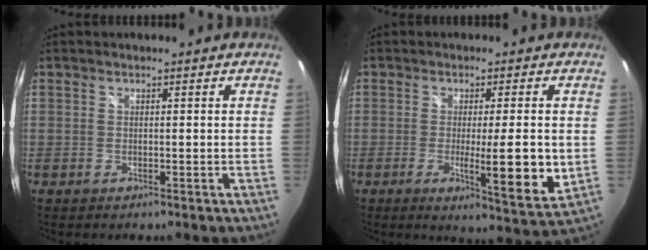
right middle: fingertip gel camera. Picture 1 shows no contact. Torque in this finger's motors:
{"motor_torque": [1.16, -0.71, 0.22, 0.09]}